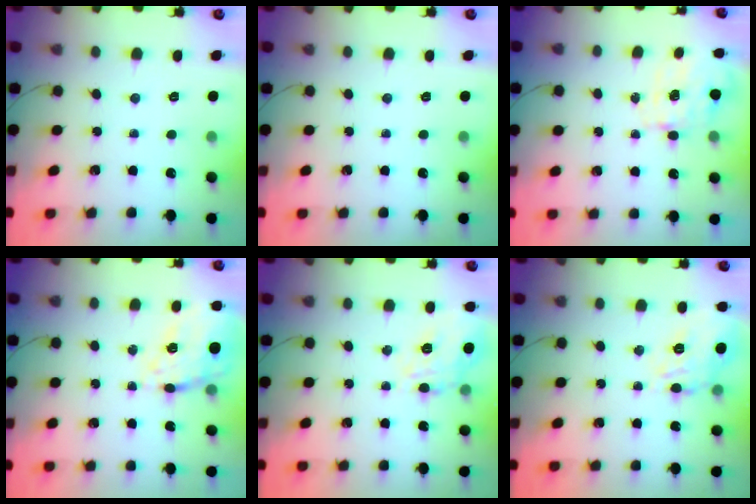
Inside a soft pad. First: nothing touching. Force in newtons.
{"total": 0.0}
{"total": 3.8, "press": 3.7, "slide": 0.9}
{"total": 17.3, "press": 16.9, "slide": 3.4}
{"total": 13.5, "press": 13.4, "slide": 1.0}
{"total": 13.3, "press": 13.3, "slide": 1.1}